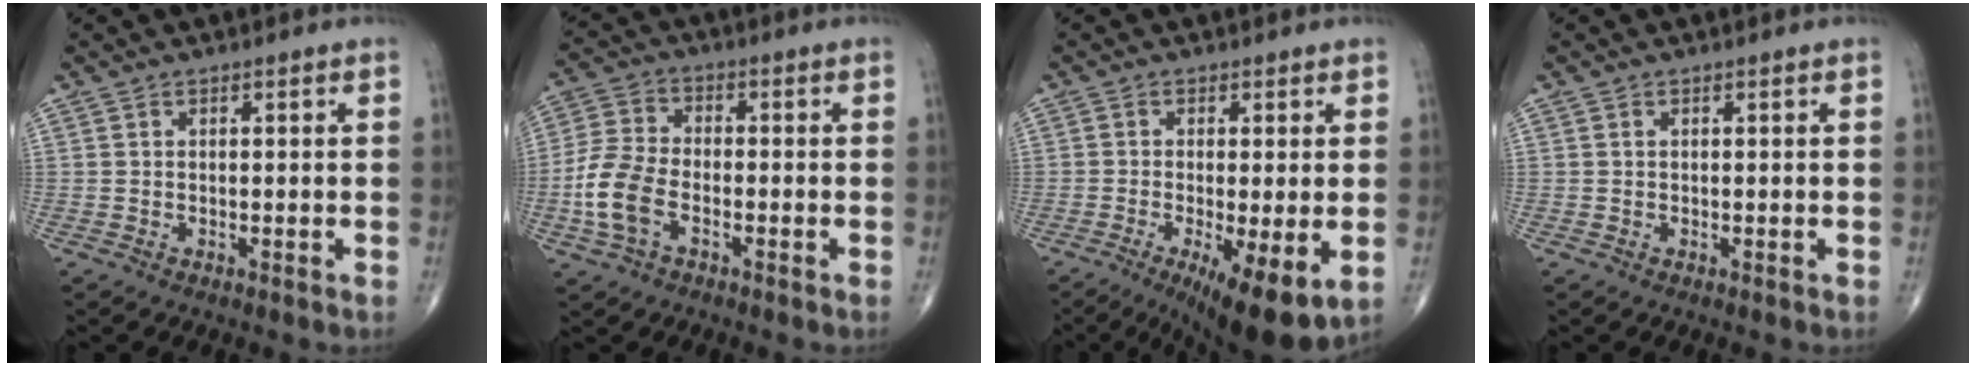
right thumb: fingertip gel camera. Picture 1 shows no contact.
{"total": 9.4, "force": [-3.1, 5.4, 7.0], "torque": [-0.155, 0.018, -0.068]}
{"total": 11.9, "force": [-3.9, 3.3, 10.8], "torque": [-0.163, -0.021, -0.055]}
{"total": 0.0}